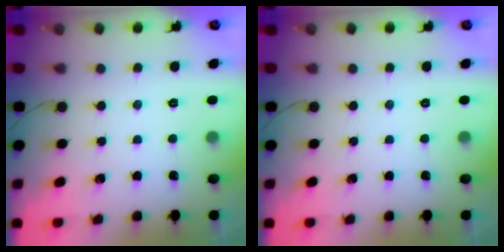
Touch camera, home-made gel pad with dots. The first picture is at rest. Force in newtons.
{"total": 0.0}